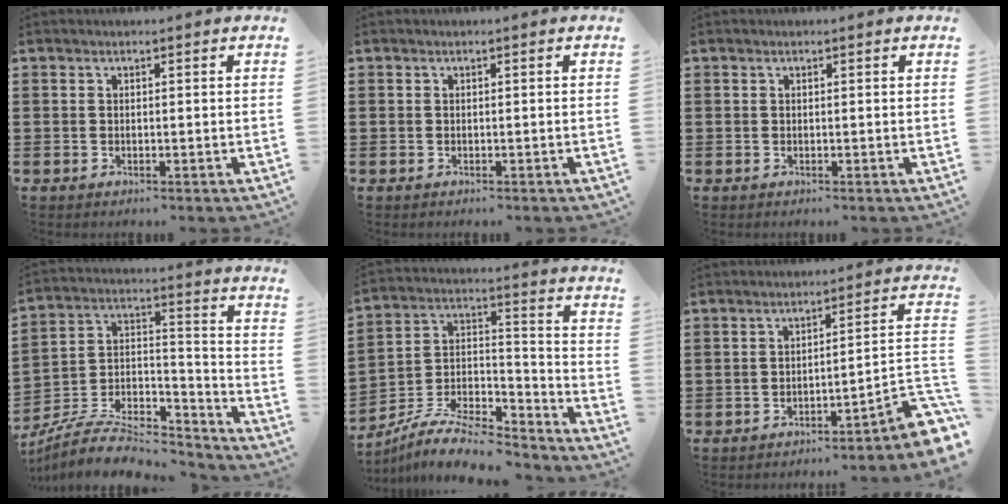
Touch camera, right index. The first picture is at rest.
{"total": 0.0}
{"total": 0.0}
{"total": 7.7, "force": [-6.7, 2.5, 2.9], "torque": [-0.057, 0.008, -0.131]}
{"total": 10.0, "force": [-8.6, 2.8, 4.3], "torque": [-0.076, 0.022, -0.166]}
{"total": 5.0, "force": [-3.1, 0.2, 3.9], "torque": [-0.058, -0.022, -0.061]}